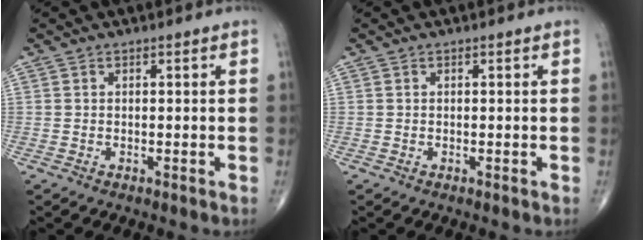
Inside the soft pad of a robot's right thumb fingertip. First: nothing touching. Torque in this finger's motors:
{"motor_torque": [0.18, -0.02, -0.19, -0.01, 0.01]}